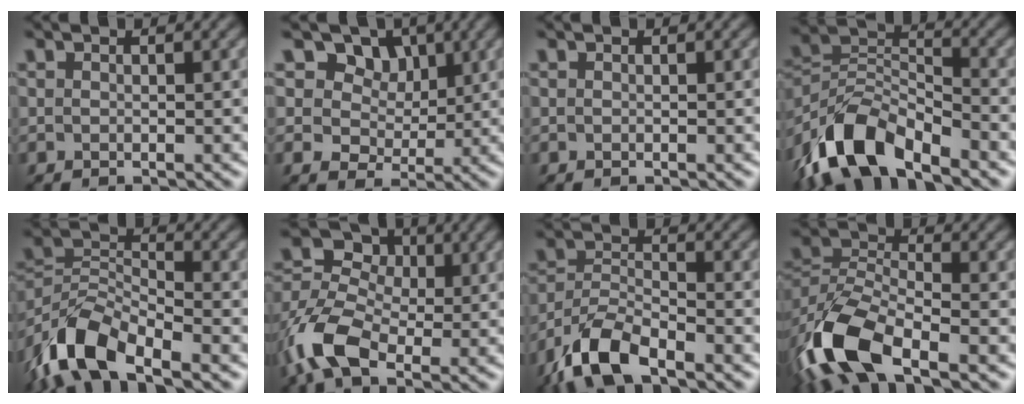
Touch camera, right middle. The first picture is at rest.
{"total": 9.5, "force": [4.6, 7.0, 4.4], "torque": [-0.074, 0.006, 0.062]}
{"total": 0.0}
{"total": 9.1, "force": [-6.6, 3.8, 5.0], "torque": [-0.095, 0.004, -0.143]}
{"total": 8.7, "force": [-6.2, 3.6, 5.0], "torque": [-0.099, 0.003, -0.132]}
{"total": 9.0, "force": [-2.7, 6.3, 5.9], "torque": [-0.142, 0.010, -0.073]}
{"total": 7.0, "force": [-5.2, 2.6, 3.8], "torque": [-0.075, -0.002, -0.106]}
{"total": 10.5, "force": [-6.3, 4.8, 6.9], "torque": [-0.148, -0.004, -0.130]}